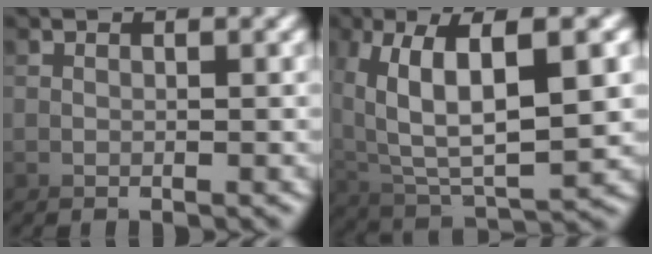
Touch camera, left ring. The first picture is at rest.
{"total": 4.0, "force": [2.3, 0.4, 3.3], "torque": [-0.120, 0.020, 0.031]}